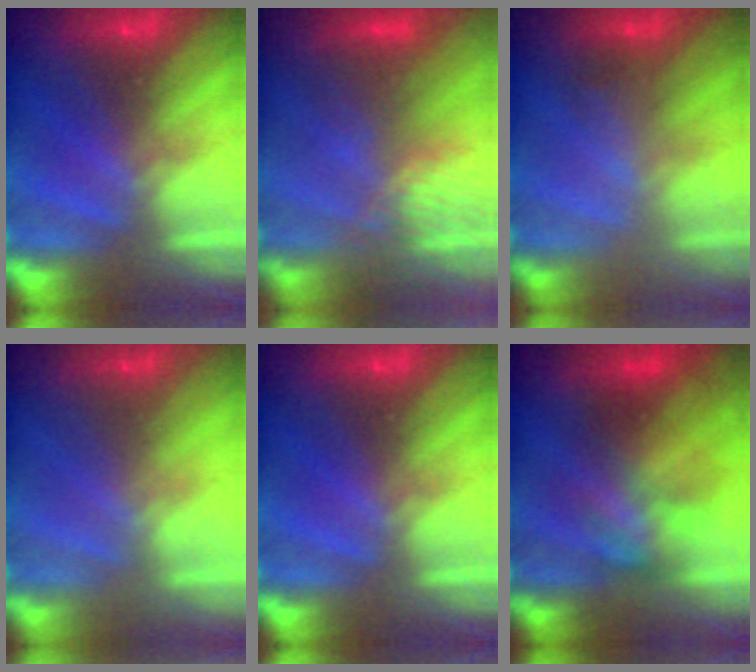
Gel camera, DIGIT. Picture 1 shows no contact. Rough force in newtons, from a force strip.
{"total": 3.4}
{"total": 2.1}
{"total": 2.3}
{"total": 0.0}
{"total": 4.6}